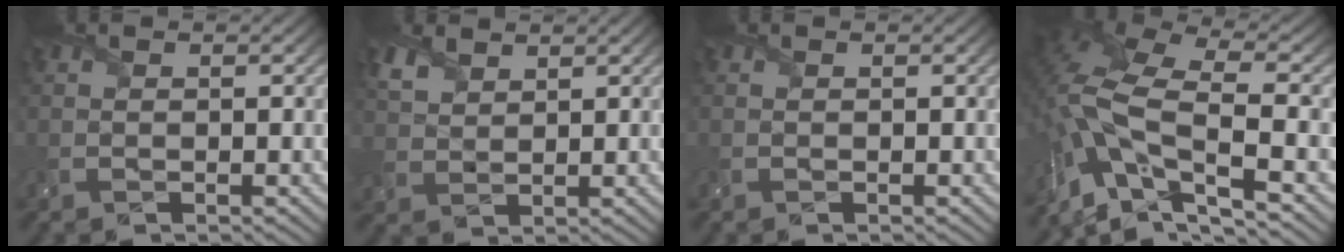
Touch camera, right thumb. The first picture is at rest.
{"total": 3.6, "force": [2.4, 2.0, 1.8], "torque": [-0.055, 0.004, 0.052]}
{"total": 0.0}
{"total": 13.9, "force": [-4.3, 5.5, 12.0], "torque": [-0.269, -0.009, -0.079]}